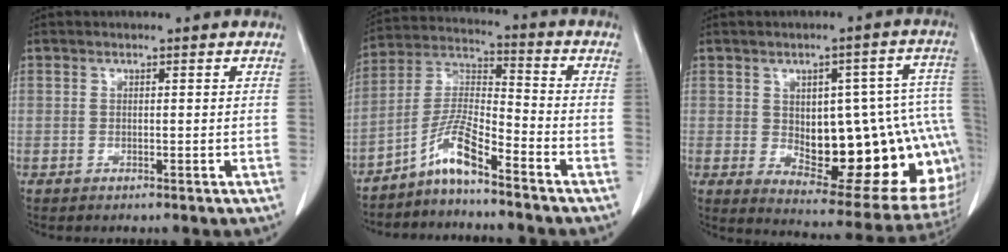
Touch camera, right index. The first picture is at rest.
{"total": 7.7, "force": [-5.6, 0.5, 5.2], "torque": [-0.112, 0.007, -0.111]}
{"total": 22.7, "force": [-2.2, 8.1, 21.1], "torque": [-0.201, 0.028, -0.001]}